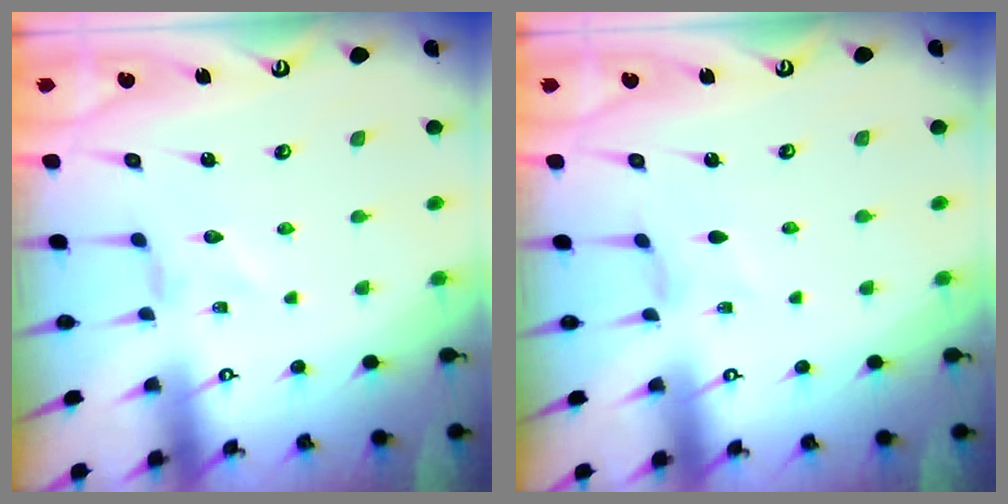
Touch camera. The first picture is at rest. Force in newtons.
{"total": 0.8, "press": 0.8, "slide": 0.2}